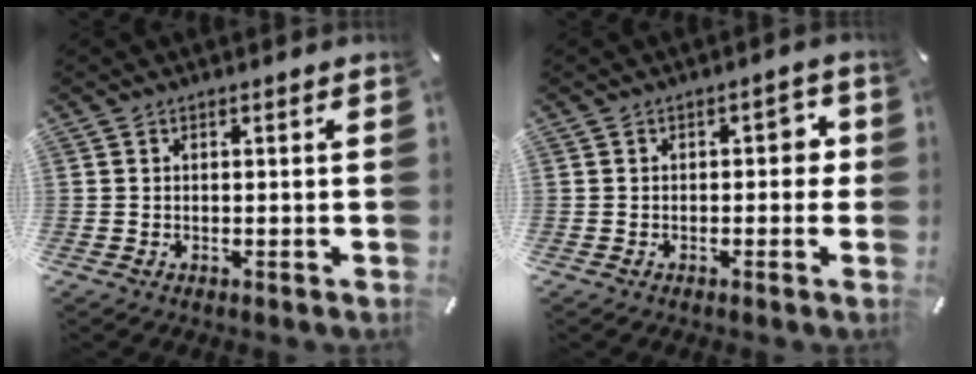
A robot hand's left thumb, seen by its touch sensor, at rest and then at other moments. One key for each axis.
{"total": 3.2, "fx": -0.4, "fy": 2.0, "fz": 2.5, "tx": -0.026, "ty": 0.004, "tz": -0.017}